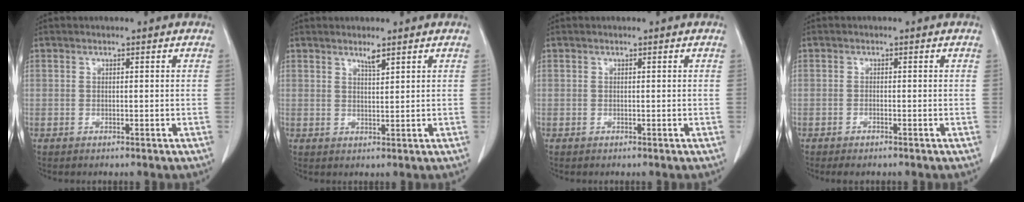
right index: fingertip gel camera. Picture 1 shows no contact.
{"total": 1.7, "force": [1.4, 0.0, 1.0], "torque": [-0.019, -0.005, 0.027]}
{"total": 0.0}
{"total": 1.5, "force": [-1.2, 0.3, 0.9], "torque": [-0.013, -0.003, -0.014]}